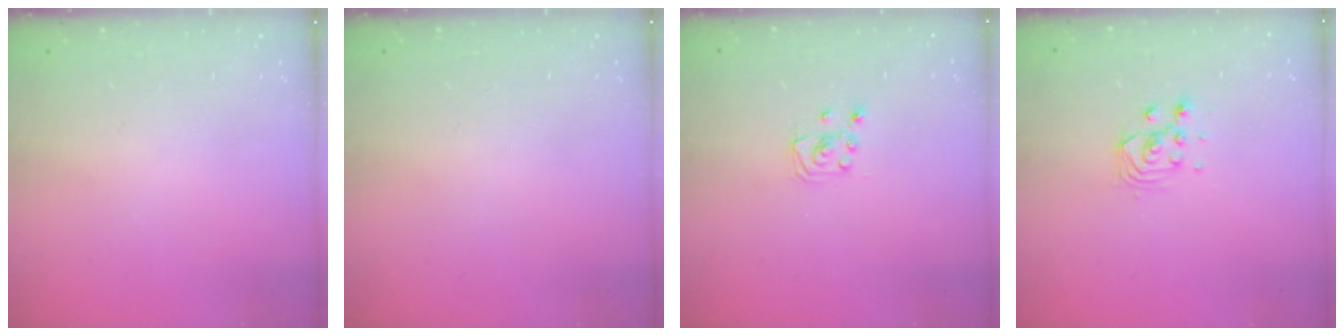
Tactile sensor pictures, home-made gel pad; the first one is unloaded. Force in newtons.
{"total": 0.0}
{"total": 2.3, "press": 2.2, "slide": 0.3}
{"total": 2.8, "press": 2.8, "slide": 0.2}